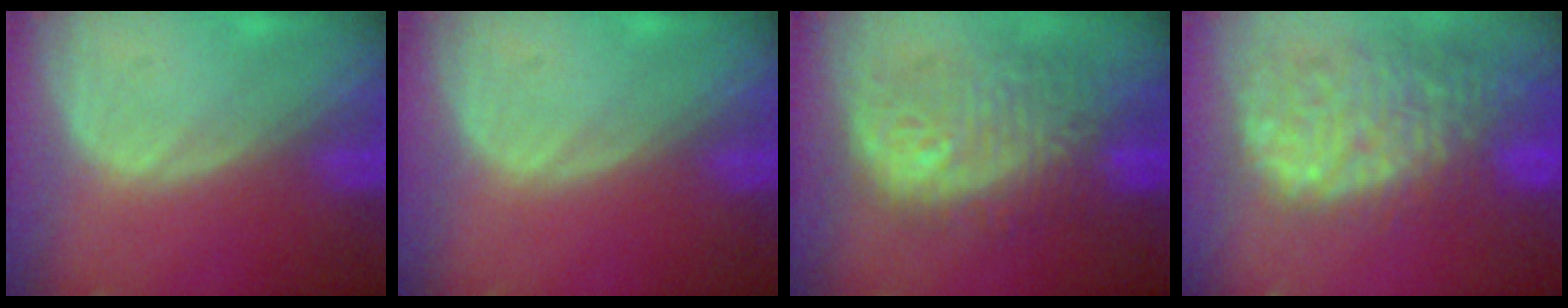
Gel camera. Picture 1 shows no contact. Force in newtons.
{"total": 0.0}
{"total": 11.0, "press": 10.5, "slide": 3.3}
{"total": 13.5, "press": 11.4, "slide": 7.3}